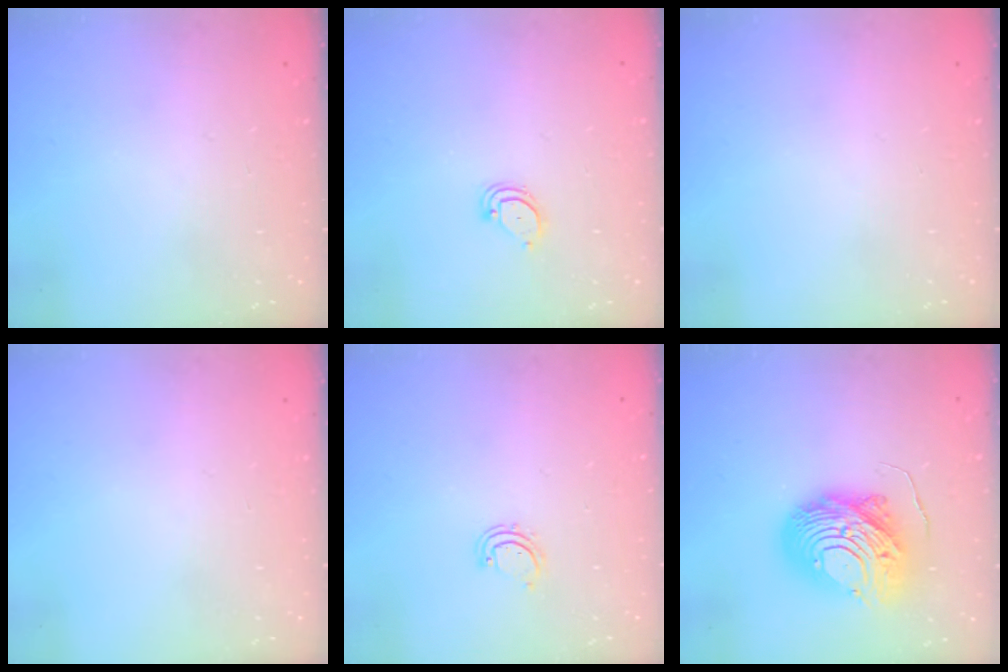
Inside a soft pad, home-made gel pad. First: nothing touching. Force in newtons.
{"total": 3.0, "press": 3.0, "slide": 0.2}
{"total": 0.0}
{"total": 0.0}
{"total": 2.9, "press": 2.9, "slide": 0.3}
{"total": 14.3, "press": 14.3, "slide": 1.4}